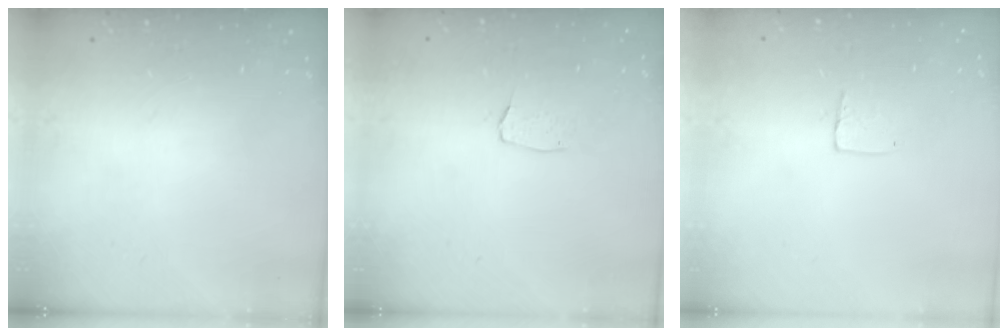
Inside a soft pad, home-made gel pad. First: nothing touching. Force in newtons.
{"total": 3.0, "press": 3.0, "slide": 0.2}
{"total": 3.6, "press": 3.6, "slide": 0.2}